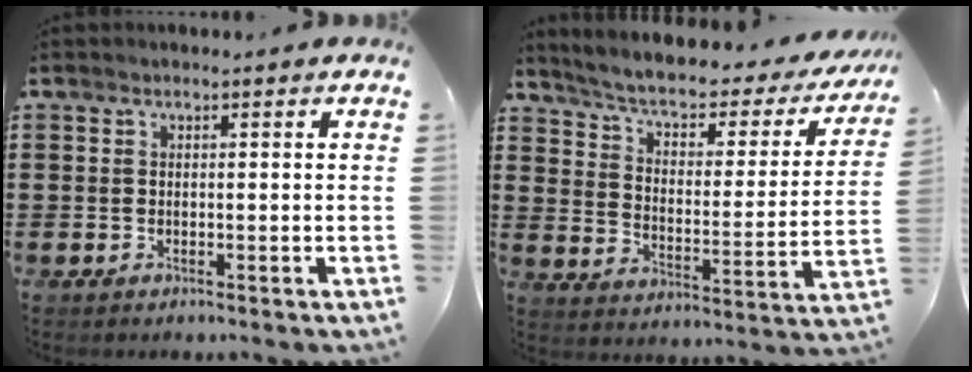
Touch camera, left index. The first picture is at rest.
{"total": 4.8, "force": [3.2, 1.4, 3.2], "torque": [-0.077, -0.022, 0.045]}